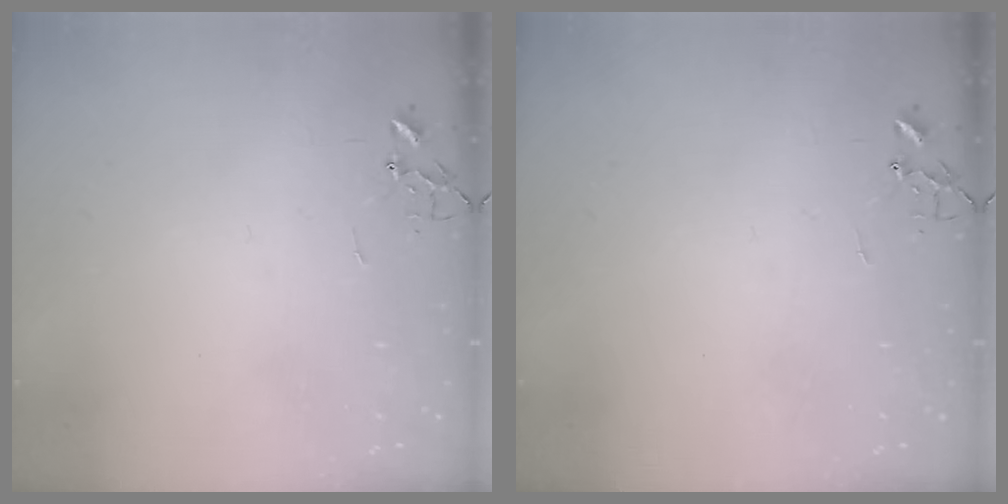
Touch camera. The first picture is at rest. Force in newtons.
{"total": 0.0}